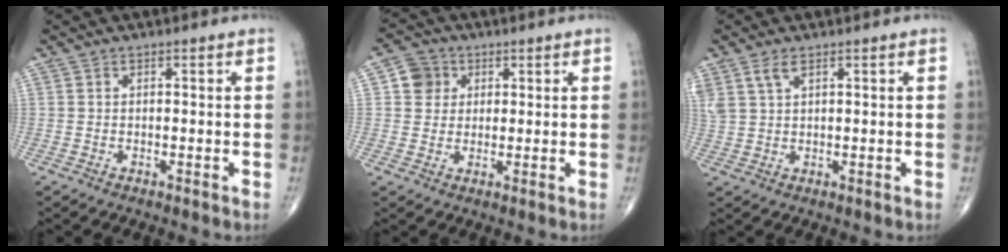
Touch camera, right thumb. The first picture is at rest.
{"total": 5.0, "force": [1.4, 4.7, 1.3], "torque": [0.004, 0.001, 0.018]}
{"total": 3.9, "force": [2.3, 1.7, 2.7], "torque": [-0.066, 0.004, 0.056]}